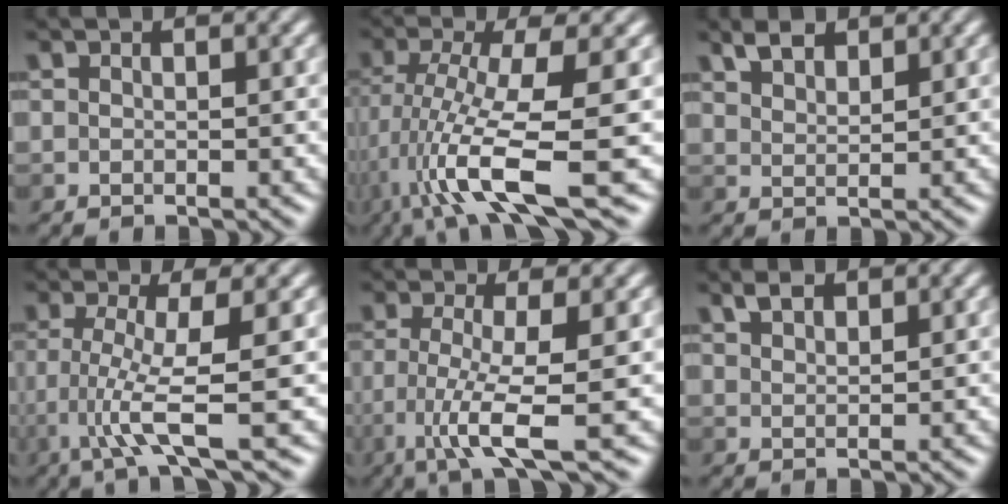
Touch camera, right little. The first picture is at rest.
{"total": 8.4, "force": [-2.8, 1.2, 7.8], "torque": [-0.161, -0.002, -0.051]}
{"total": 1.8, "force": [1.6, 0.5, 0.6], "torque": [-0.018, 0.004, 0.037]}
{"total": 4.5, "force": [-1.6, -0.1, 4.2], "torque": [-0.093, -0.002, -0.031]}
{"total": 5.3, "force": [-2.0, 0.4, 4.9], "torque": [-0.099, -0.003, -0.039]}
{"total": 1.3, "force": [1.2, 0.3, 0.3], "torque": [-0.011, 0.003, 0.028]}